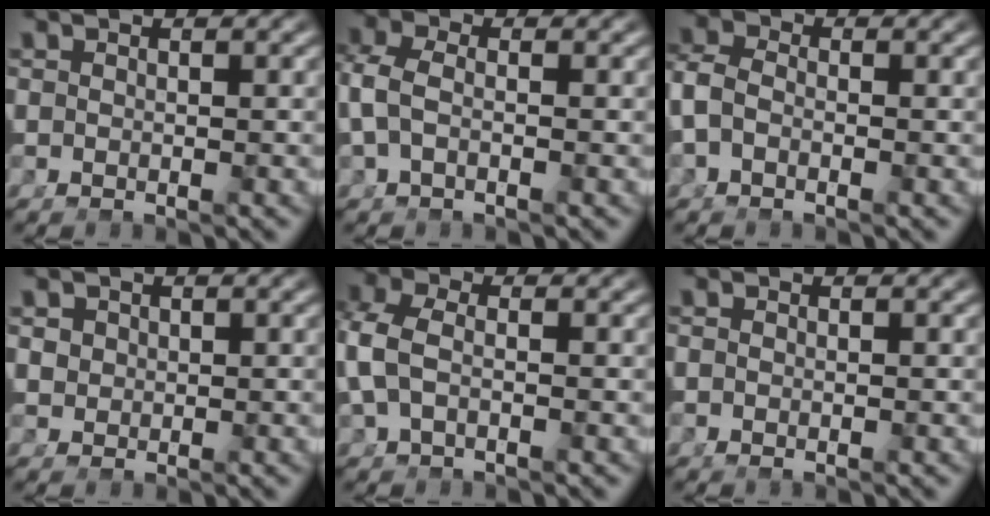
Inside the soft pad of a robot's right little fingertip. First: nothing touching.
{"total": 3.3, "force": [0.0, 2.5, 2.2], "torque": [-0.063, 0.003, -0.004]}
{"total": 3.7, "force": [-0.3, 3.2, 1.9], "torque": [-0.052, 0.003, -0.014]}
{"total": 1.4, "force": [0.4, 1.3, 0.2], "torque": [-0.006, -0.002, 0.012]}
{"total": 3.9, "force": [0.0, 3.1, 2.5], "torque": [-0.076, 0.000, 0.000]}
{"total": 0.6, "force": [-0.2, 0.5, 0.2], "torque": [-0.008, -0.003, -0.003]}